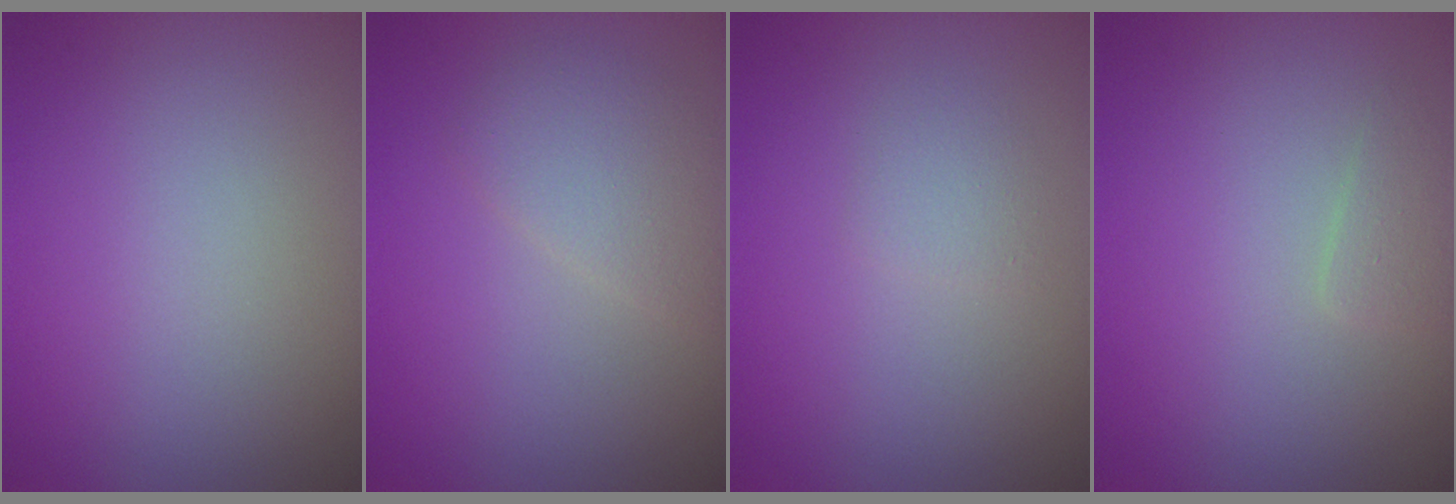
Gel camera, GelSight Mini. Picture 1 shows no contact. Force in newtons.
{"total": 2.4, "press": 2.4, "slide": 0.2}
{"total": 1.1, "press": 1.0, "slide": 0.1}
{"total": 1.0, "press": 1.0, "slide": 0.1}